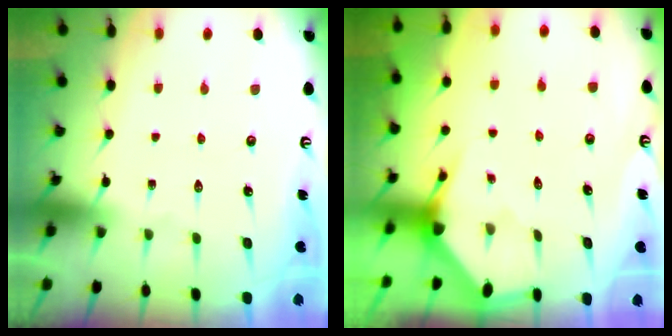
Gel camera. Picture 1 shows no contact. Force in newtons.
{"total": 2.8, "press": 2.8, "slide": 0.3}